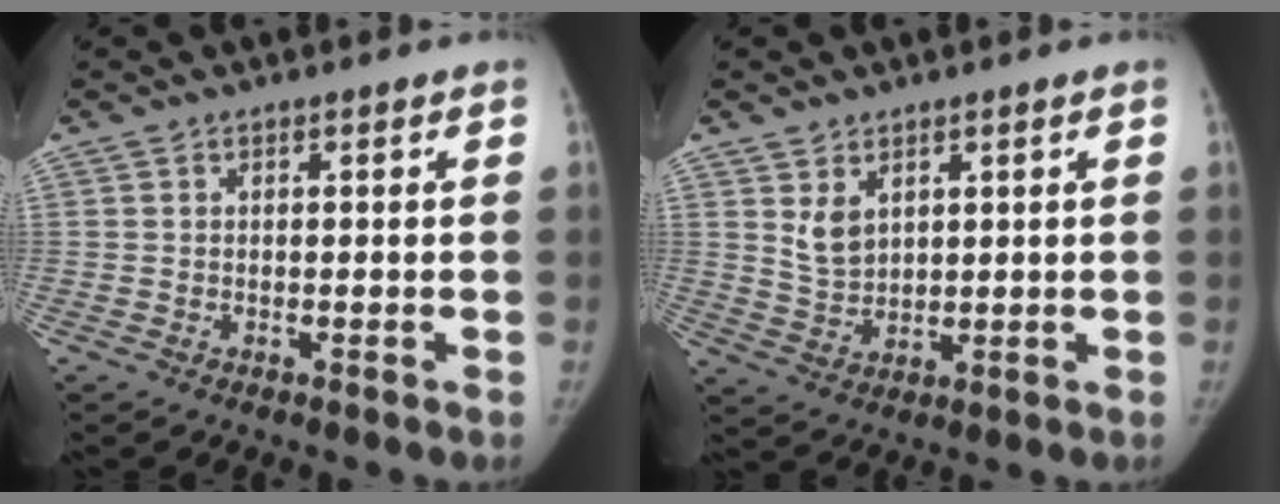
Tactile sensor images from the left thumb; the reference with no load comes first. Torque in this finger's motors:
{"motor_torque": [0.20, 0.21, 0.02, -0.03, 0.00]}